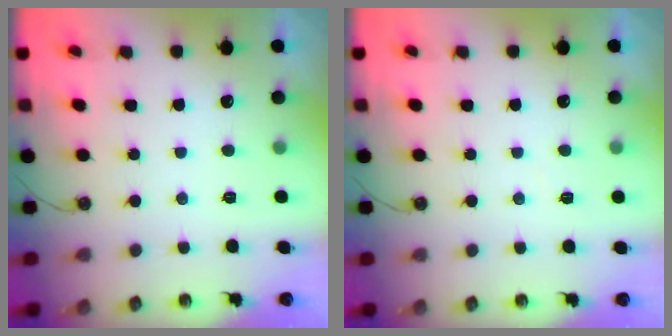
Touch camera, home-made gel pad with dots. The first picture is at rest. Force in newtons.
{"total": 3.6, "press": 3.6, "slide": 0.6}